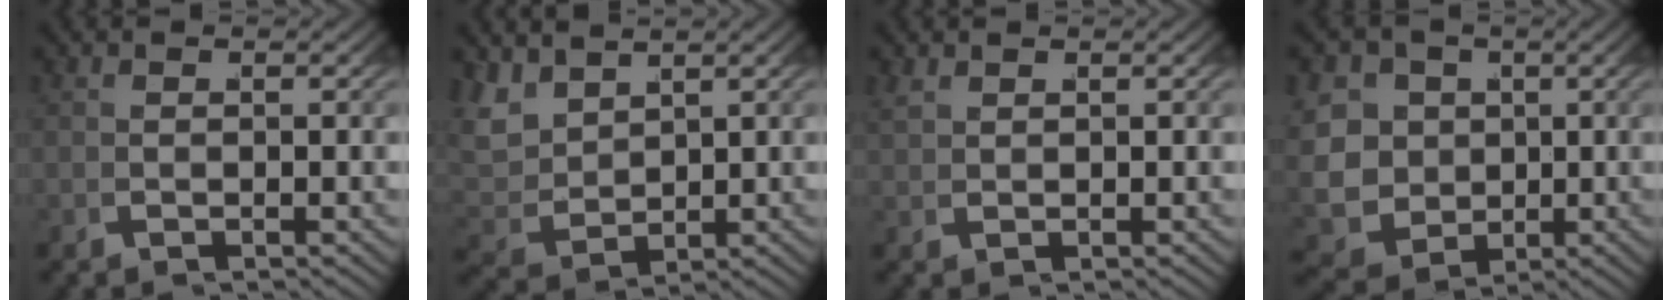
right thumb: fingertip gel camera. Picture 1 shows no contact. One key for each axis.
{"total": 5.2, "fx": 1.5, "fy": 3.8, "fz": 3.2, "tx": -0.091, "ty": -0.013, "tz": 0.039}
{"total": 1.1, "fx": 1.0, "fy": -0.2, "fz": 0.2, "tx": -0.002, "ty": 0.008, "tz": 0.026}
{"total": 14.3, "fx": -1.8, "fy": 12.4, "fz": 7.1, "tx": -0.171, "ty": -0.058, "tz": -0.025}